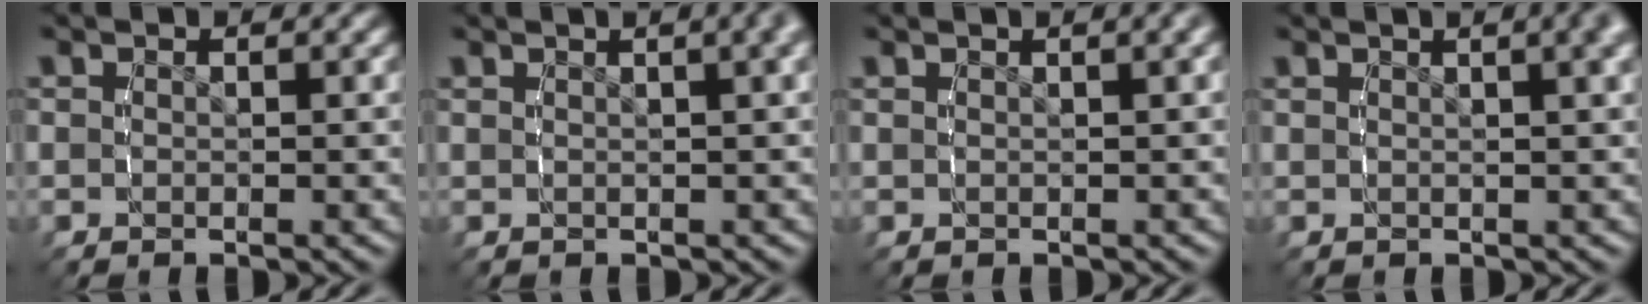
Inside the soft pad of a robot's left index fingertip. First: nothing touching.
{"total": 4.7, "force": [2.1, 1.3, 3.9], "torque": [-0.028, 0.028, 0.024]}
{"total": 2.2, "force": [1.1, 0.0, 1.9], "torque": [-0.017, 0.014, 0.017]}
{"total": 4.8, "force": [2.2, 1.3, 4.0], "torque": [-0.036, 0.023, 0.028]}